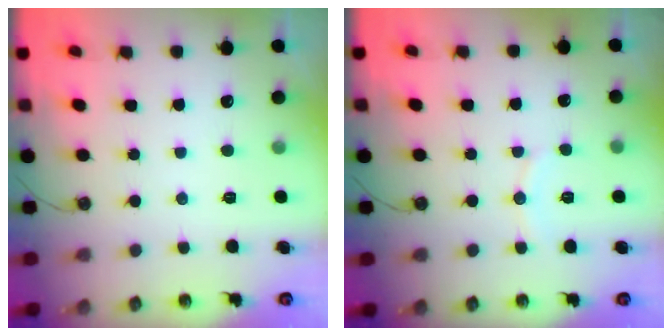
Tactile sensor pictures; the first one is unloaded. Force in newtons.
{"total": 5.5, "press": 5.4, "slide": 0.5}